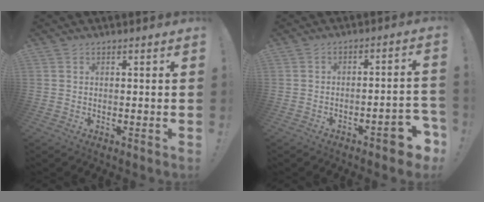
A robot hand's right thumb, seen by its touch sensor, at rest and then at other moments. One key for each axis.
{"total": 7.2, "fx": -4.6, "fy": 2.0, "fz": 5.1, "tx": -0.060, "ty": 0.029, "tz": -0.074}